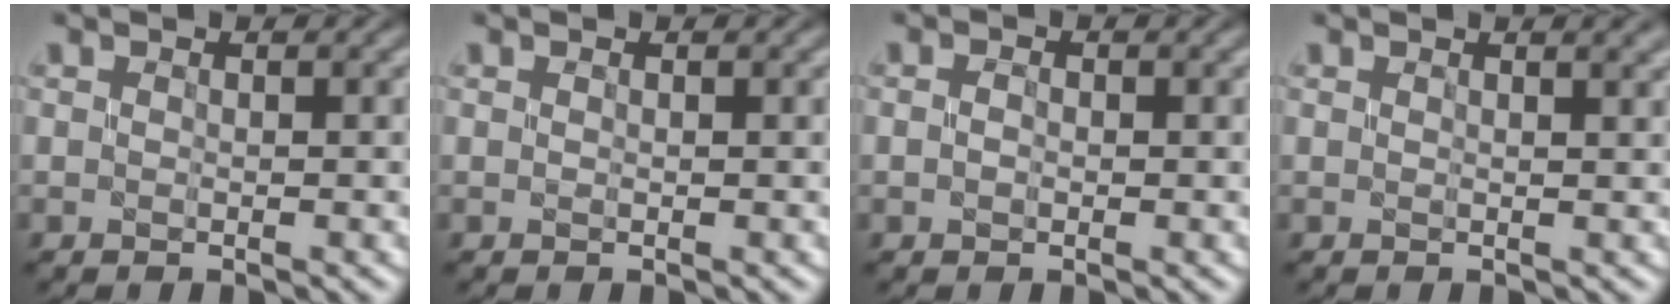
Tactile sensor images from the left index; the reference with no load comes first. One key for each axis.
{"total": 0.0}
{"total": 0.9, "fx": -0.2, "fy": 0.7, "fz": 0.5, "tx": -0.014, "ty": 0.001, "tz": -0.004}
{"total": 2.1, "fx": 1.4, "fy": 0.7, "fz": 1.3, "tx": -0.007, "ty": 0.000, "tz": 0.011}